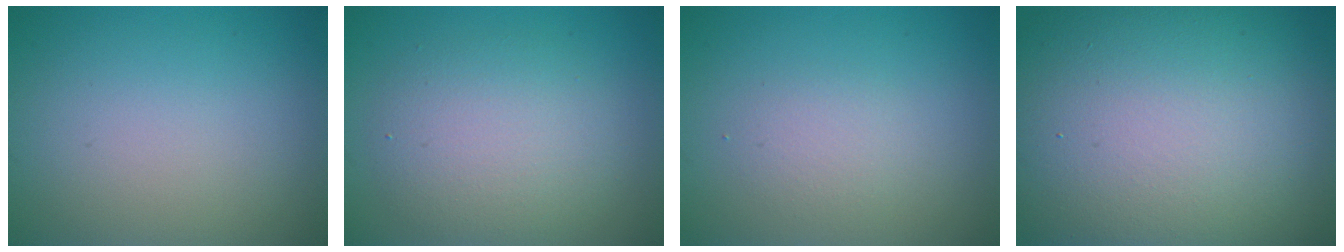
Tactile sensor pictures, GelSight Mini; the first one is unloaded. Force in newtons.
{"total": 4.9, "press": 4.8, "slide": 0.3}
{"total": 1.6, "press": 1.6, "slide": 0.0}
{"total": 19.7, "press": 19.7, "slide": 1.2}